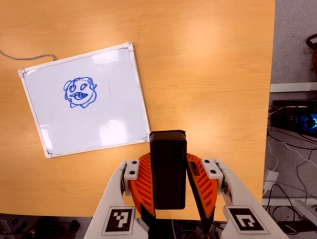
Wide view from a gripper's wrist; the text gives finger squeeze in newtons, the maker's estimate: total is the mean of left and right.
{"total": 5.3, "left": 5.0, "right": 5.6}